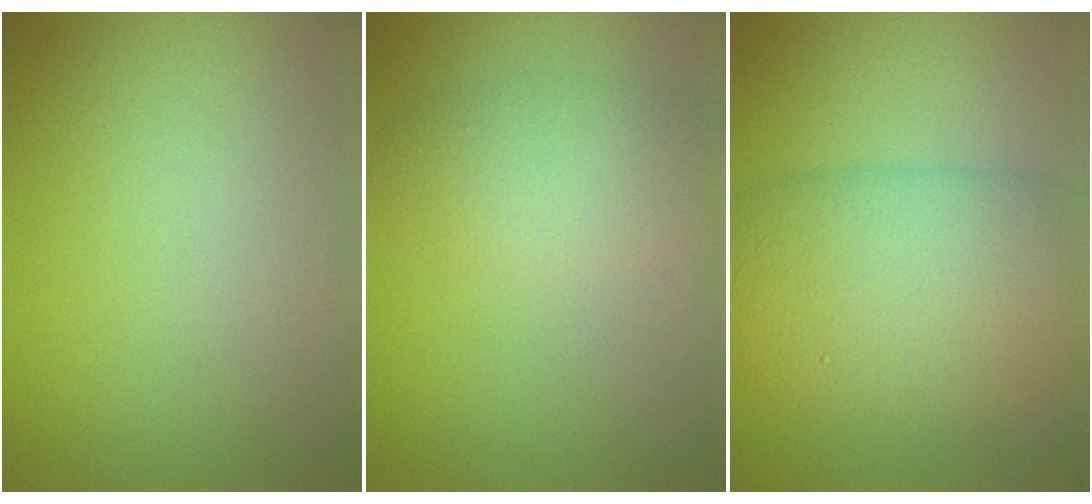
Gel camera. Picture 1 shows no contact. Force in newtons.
{"total": 3.5, "press": 3.5, "slide": 0.1}
{"total": 10.3, "press": 10.3, "slide": 0.2}